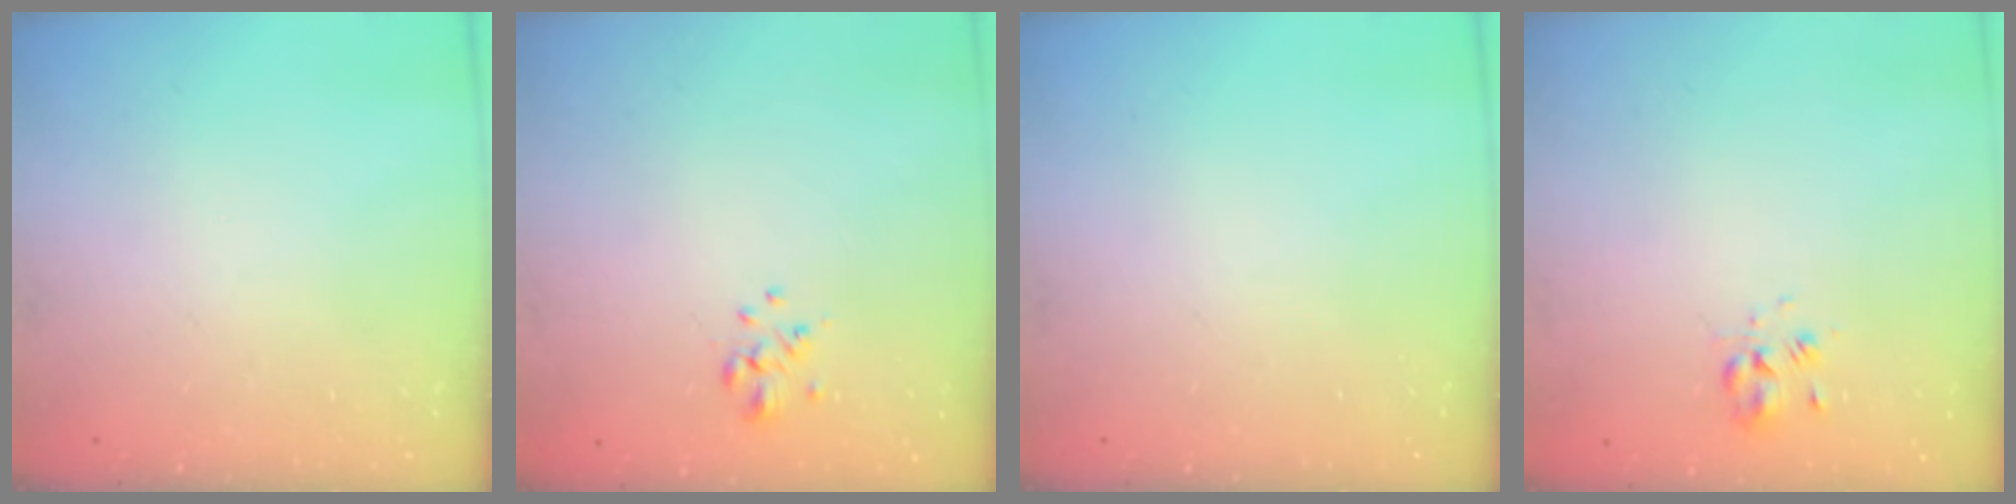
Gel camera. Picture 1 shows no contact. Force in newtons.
{"total": 1.9, "press": 1.7, "slide": 0.8}
{"total": 0.0}
{"total": 3.8, "press": 3.7, "slide": 1.1}